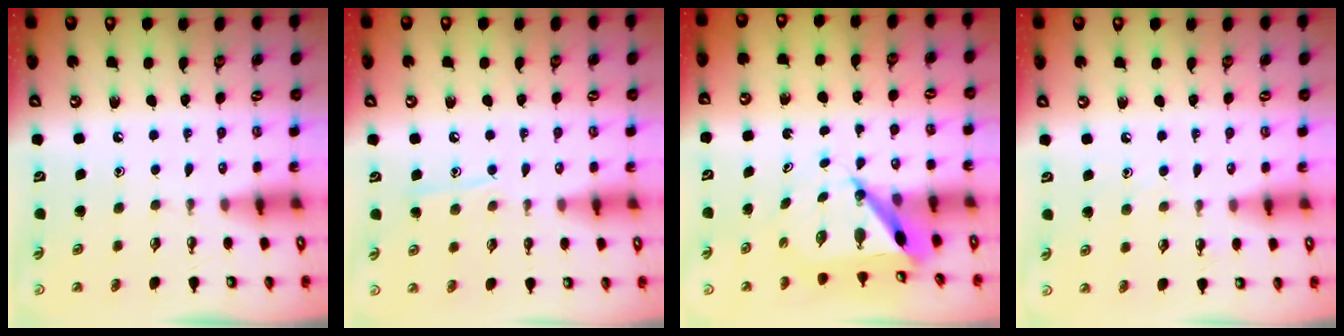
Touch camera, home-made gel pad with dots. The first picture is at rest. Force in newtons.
{"total": 6.9, "press": 6.8, "slide": 0.8}
{"total": 6.7, "press": 6.7, "slide": 0.5}
{"total": 5.3, "press": 5.3, "slide": 0.5}